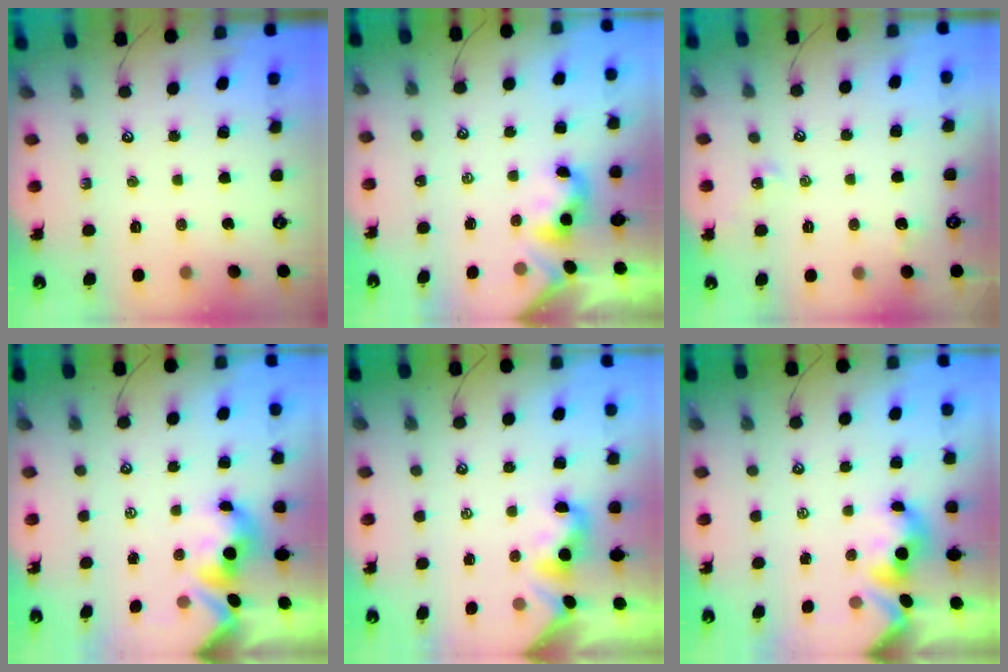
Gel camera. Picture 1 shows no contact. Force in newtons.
{"total": 2.2, "press": 2.2, "slide": 0.2}
{"total": 2.0, "press": 1.9, "slide": 0.5}
{"total": 2.1, "press": 1.9, "slide": 0.7}
{"total": 2.1, "press": 2.1, "slide": 0.5}
{"total": 0.9, "press": 0.5, "slide": 0.7}